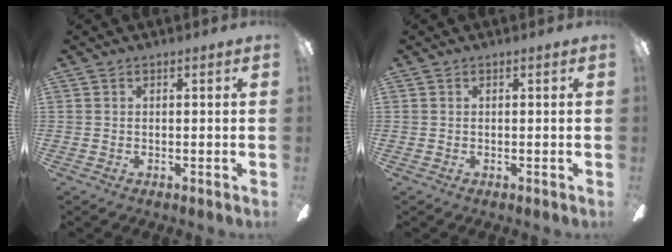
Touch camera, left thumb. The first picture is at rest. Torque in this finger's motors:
{"motor_torque": [-0.18, 0.18, 0.00, 0.00, 0.00]}